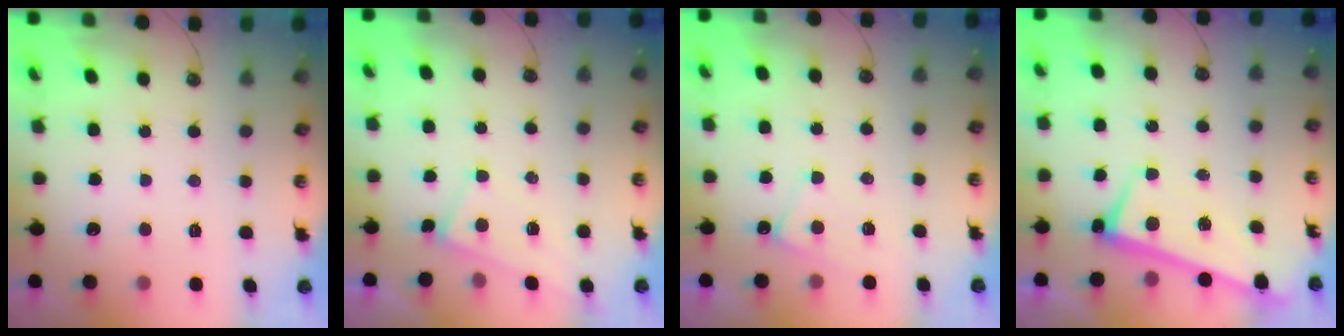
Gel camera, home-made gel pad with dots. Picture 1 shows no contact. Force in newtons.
{"total": 0.6, "press": 0.6, "slide": 0.2}
{"total": 1.7, "press": 1.7, "slide": 0.4}
{"total": 1.0, "press": 0.8, "slide": 0.5}